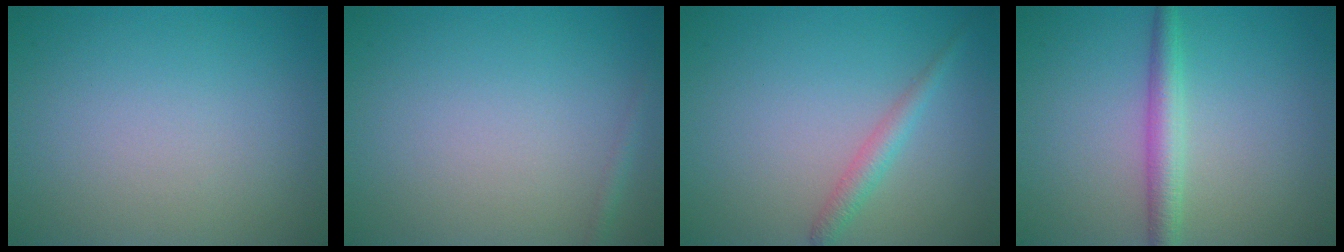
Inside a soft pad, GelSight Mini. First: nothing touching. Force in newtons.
{"total": 0.8, "press": 0.8, "slide": 0.0}
{"total": 1.8, "press": 1.8, "slide": 0.0}
{"total": 2.9, "press": 2.9, "slide": 0.1}